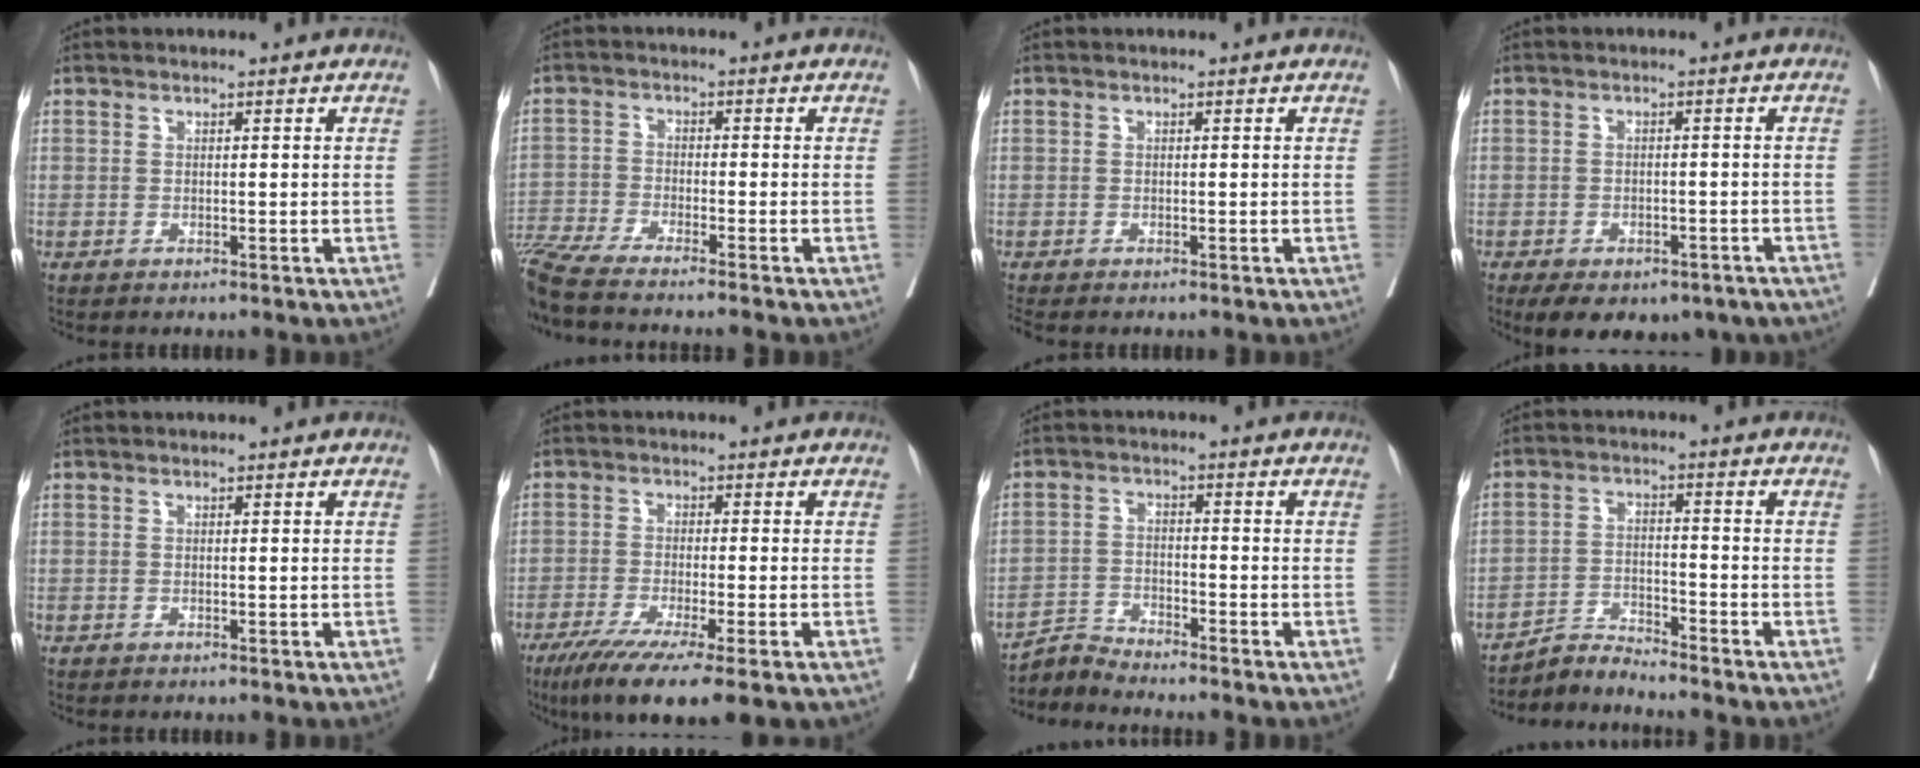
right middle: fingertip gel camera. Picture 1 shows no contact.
{"total": 13.3, "force": [-11.6, -1.1, 6.5], "torque": [-0.100, -0.029, -0.193]}
{"total": 0.7, "force": [-0.7, 0.1, 0.1], "torque": [-0.007, -0.004, -0.017]}
{"total": 14.5, "force": [-10.0, 7.3, 7.4], "torque": [-0.145, -0.011, -0.120]}
{"total": 0.0}
{"total": 11.8, "force": [-7.7, 0.7, 8.9], "torque": [-0.139, -0.031, -0.122]}
{"total": 3.9, "force": [-3.7, -0.9, -0.9], "torque": [0.016, -0.013, -0.071]}
{"total": 4.3, "force": [-4.2, -0.9, -0.6], "torque": [0.007, -0.011, -0.077]}